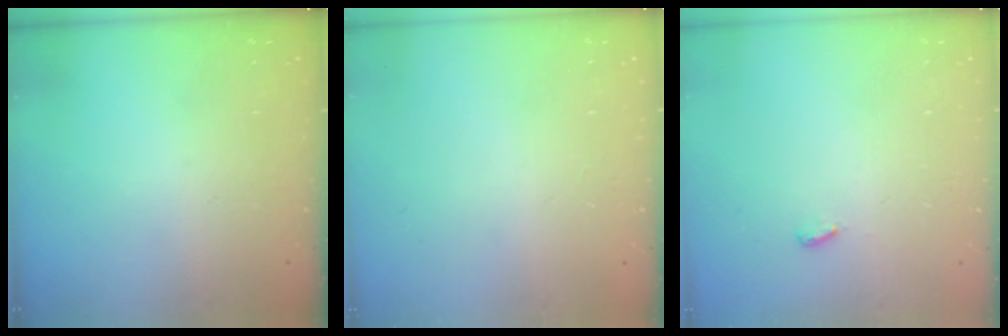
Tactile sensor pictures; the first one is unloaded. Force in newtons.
{"total": 1.0, "press": 0.8, "slide": 0.6}
{"total": 3.2, "press": 3.1, "slide": 0.4}